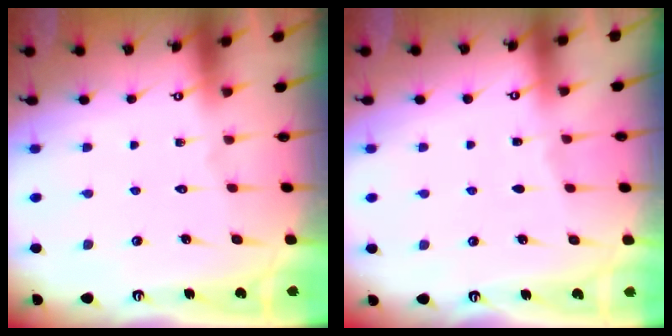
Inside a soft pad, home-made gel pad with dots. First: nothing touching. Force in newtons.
{"total": 2.5, "press": 2.5, "slide": 0.4}